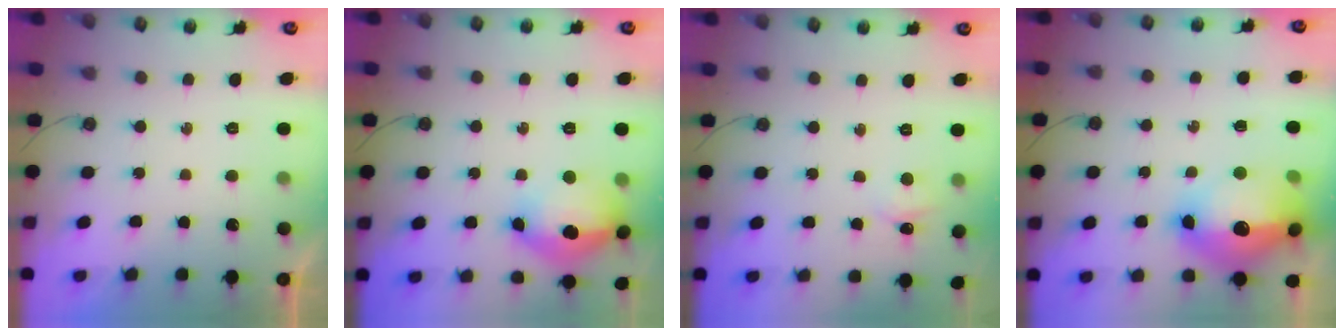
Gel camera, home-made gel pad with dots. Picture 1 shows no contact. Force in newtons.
{"total": 23.0, "press": 19.6, "slide": 12.0}
{"total": 4.1, "press": 4.0, "slide": 0.6}
{"total": 24.4, "press": 20.8, "slide": 12.8}